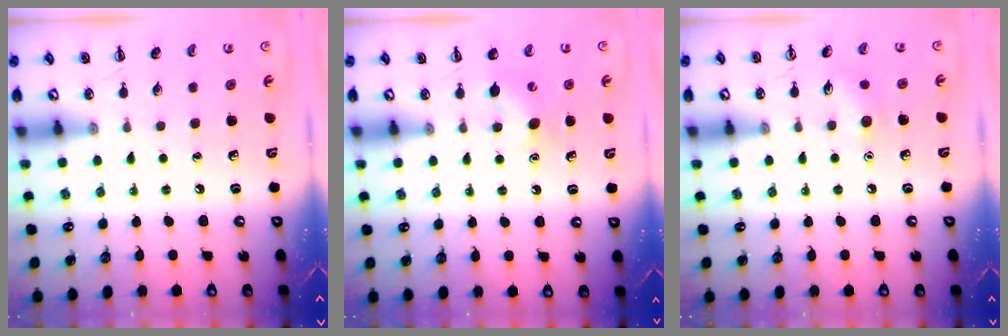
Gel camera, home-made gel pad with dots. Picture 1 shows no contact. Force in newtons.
{"total": 6.2, "press": 6.1, "slide": 1.4}
{"total": 6.3, "press": 6.1, "slide": 1.6}